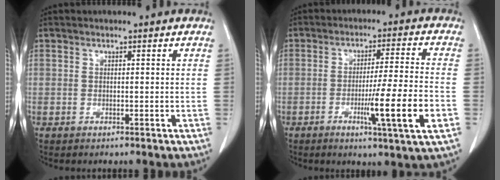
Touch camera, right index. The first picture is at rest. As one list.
[{"total": 11.3, "force": [-3.6, -1.0, 10.7], "torque": [-0.173, -0.020, -0.061]}]